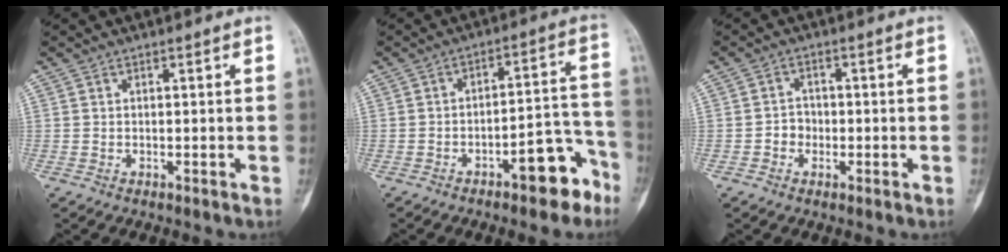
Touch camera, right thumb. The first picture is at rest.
{"total": 10.1, "force": [-6.1, 3.9, 7.1], "torque": [-0.072, 0.067, -0.082]}
{"total": 2.7, "force": [-0.9, 2.4, 1.0], "torque": [0.000, 0.010, -0.022]}